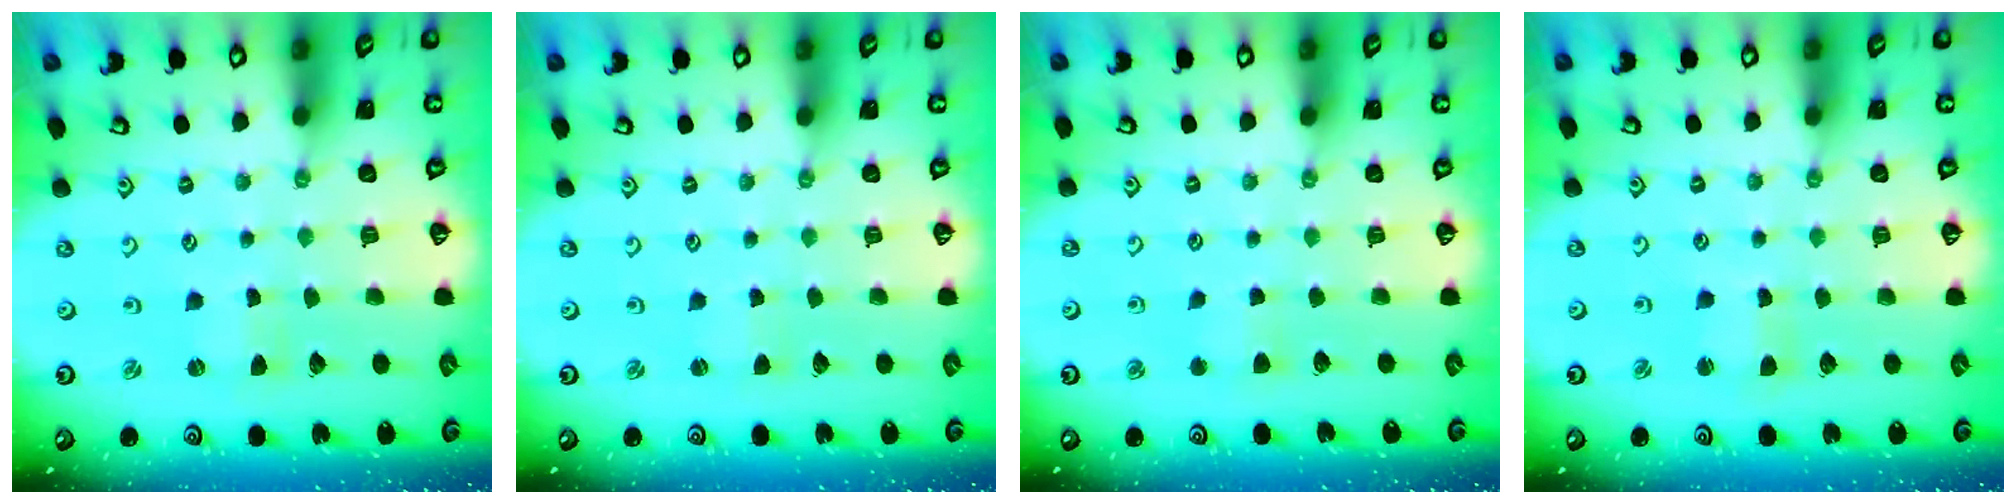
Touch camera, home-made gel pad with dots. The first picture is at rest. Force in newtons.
{"total": 2.0, "press": 2.0, "slide": 0.4}
{"total": 3.3, "press": 3.3, "slide": 0.5}
{"total": 2.1, "press": 2.1, "slide": 0.3}